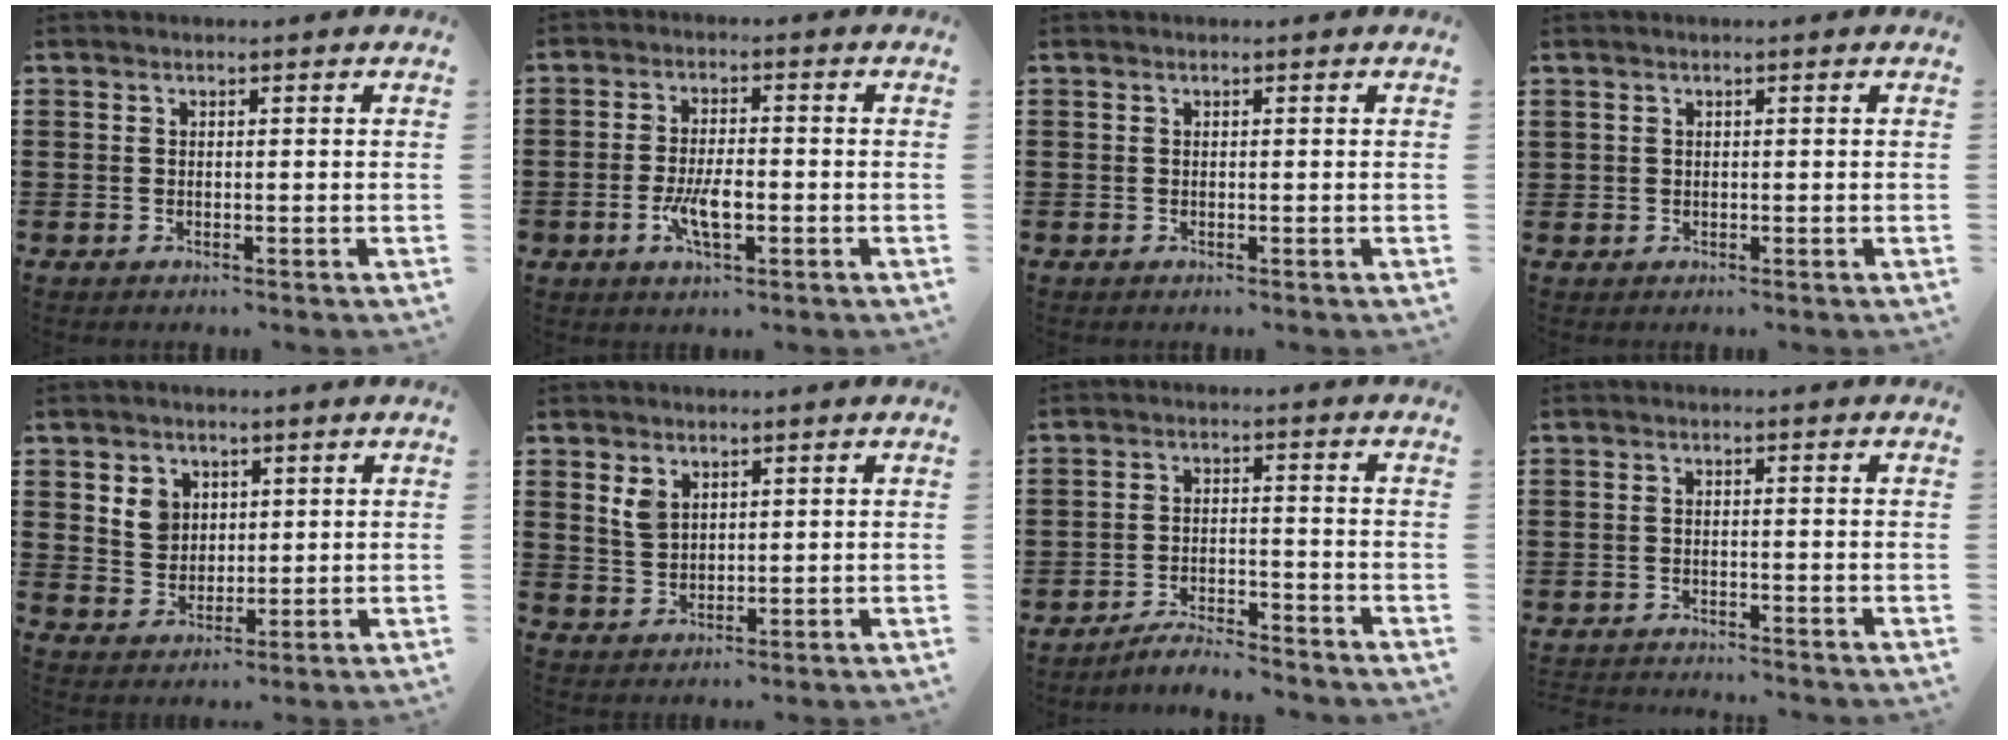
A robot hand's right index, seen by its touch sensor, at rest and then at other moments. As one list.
[{"total": 5.4, "force": [-1.7, 1.9, 4.7], "torque": [-0.108, -0.005, -0.036]}, {"total": 0.0}, {"total": 0.6, "force": [0.3, 0.5, 0.1], "torque": [-0.003, 0.002, 0.006]}, {"total": 4.5, "force": [2.1, 3.8, 1.2], "torque": [-0.032, 0.010, 0.038]}, {"total": 3.2, "force": [1.9, 2.0, 1.6], "torque": [-0.040, 0.005, 0.036]}, {"total": 3.8, "force": [-3.8, 0.0, 0.5], "torque": [-0.014, 0.006, -0.078]}, {"total": 1.6, "force": [-1.6, -0.1, -0.2], "torque": [-0.001, 0.002, -0.035]}]